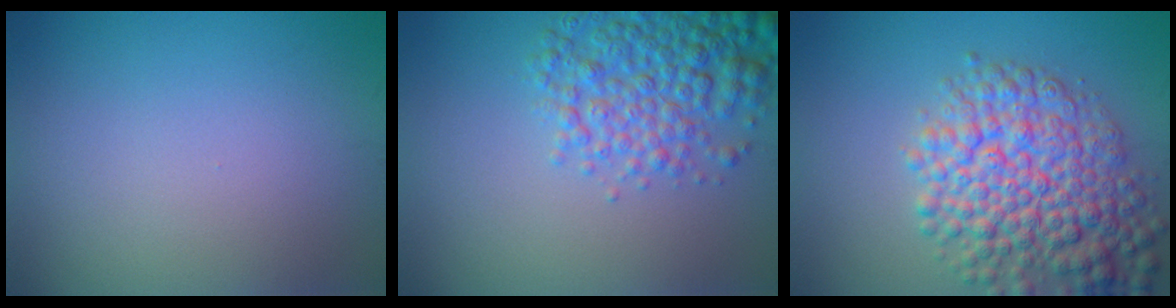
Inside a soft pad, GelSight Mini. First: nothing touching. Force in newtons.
{"total": 5.5, "press": 5.4, "slide": 0.2}
{"total": 8.4, "press": 8.4, "slide": 0.3}